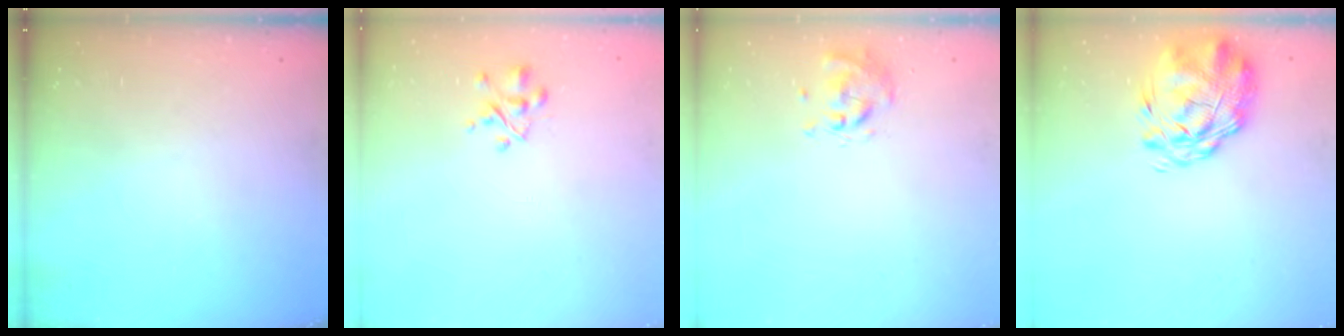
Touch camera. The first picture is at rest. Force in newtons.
{"total": 2.7, "press": 2.6, "slide": 0.7}
{"total": 0.0}
{"total": 3.1, "press": 2.6, "slide": 1.7}